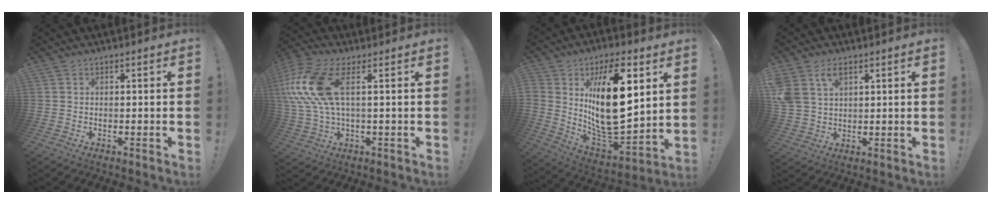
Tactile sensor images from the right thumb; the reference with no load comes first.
{"total": 16.2, "force": [3.8, 7.2, 14.0], "torque": [-0.282, 0.000, 0.072]}
{"total": 22.4, "force": [6.7, 10.9, 18.4], "torque": [-0.328, -0.041, 0.113]}
{"total": 7.7, "force": [3.8, 4.9, 4.6], "torque": [-0.098, -0.009, 0.073]}